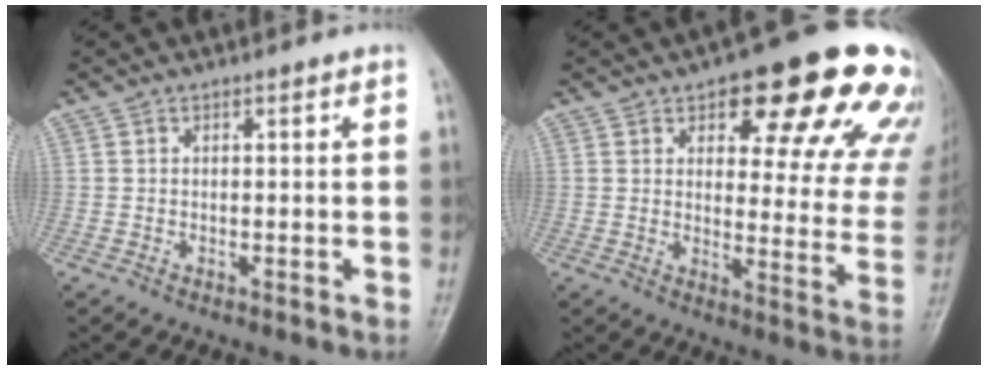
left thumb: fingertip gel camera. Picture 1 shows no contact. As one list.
[{"total": 22.3, "force": [13.2, 8.4, 15.9], "torque": [-0.148, -0.041, 0.159]}]